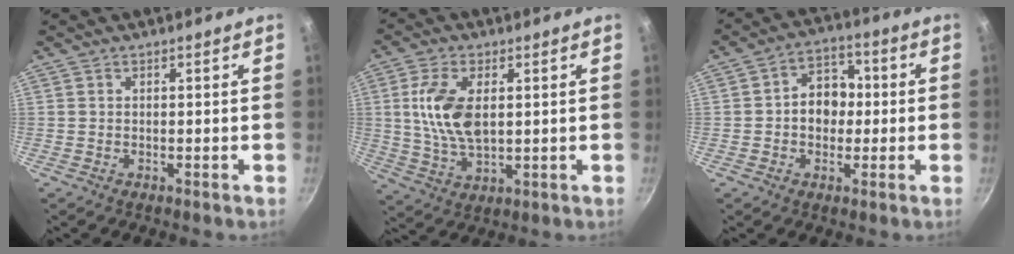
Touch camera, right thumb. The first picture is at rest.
{"total": 11.3, "force": [1.9, 6.1, 9.4], "torque": [-0.180, -0.006, 0.039]}
{"total": 8.9, "force": [-0.1, 7.0, 5.5], "torque": [-0.037, 0.021, -0.011]}